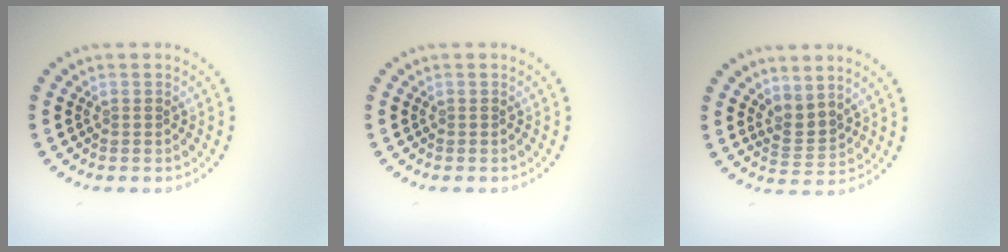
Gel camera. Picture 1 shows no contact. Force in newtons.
{"total": 0.0}
{"total": 2.2, "press": 1.6, "slide": 1.6}